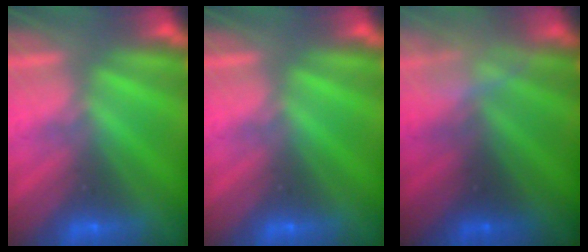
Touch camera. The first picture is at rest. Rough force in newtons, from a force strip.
{"total": 0.0}
{"total": 2.4}